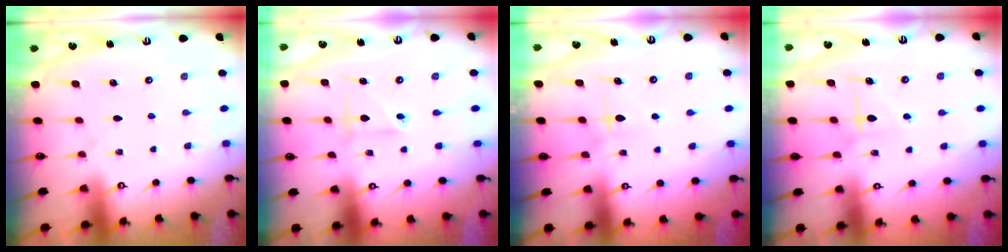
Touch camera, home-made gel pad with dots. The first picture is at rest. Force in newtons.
{"total": 4.1, "press": 4.1, "slide": 0.3}
{"total": 6.3, "press": 6.3, "slide": 0.2}
{"total": 7.3, "press": 7.3, "slide": 0.3}